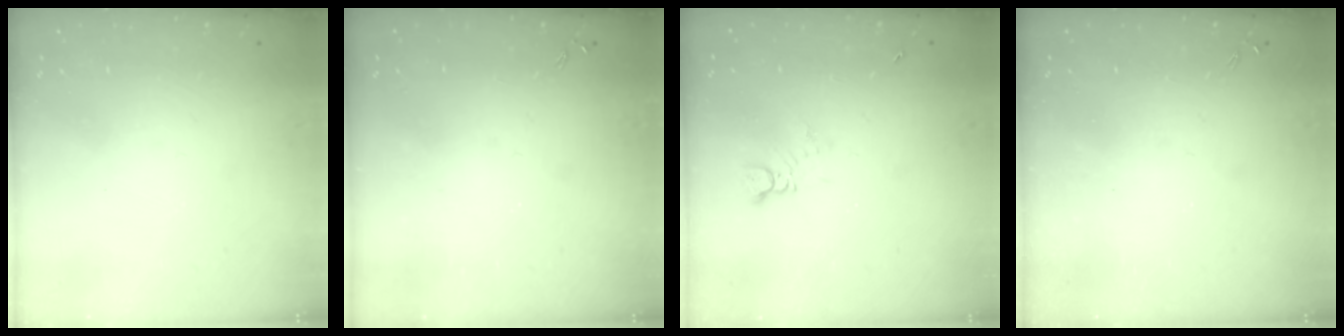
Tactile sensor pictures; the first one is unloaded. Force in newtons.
{"total": 0.0}
{"total": 2.2, "press": 2.2, "slide": 0.1}
{"total": 0.0}